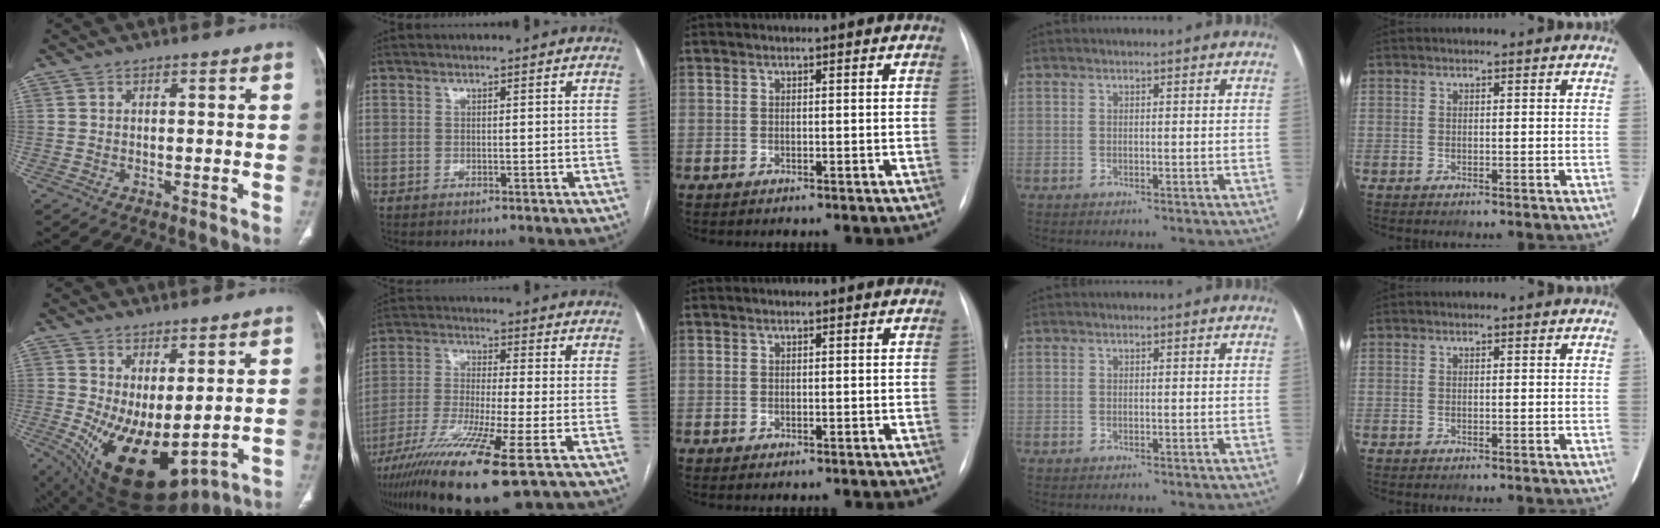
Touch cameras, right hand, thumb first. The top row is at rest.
{"thumb": {"total": 14.9, "force": [-0.8, 6.9, 13.2], "torque": [-0.224, -0.024, 0.021]}, "index": {"total": 14.8, "force": [-8.5, -0.1, 12.1], "torque": [-0.245, -0.041, -0.155]}}